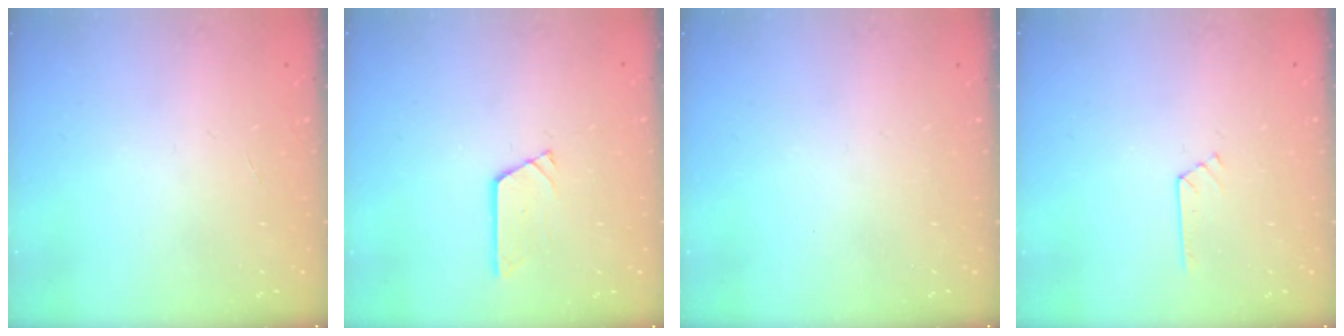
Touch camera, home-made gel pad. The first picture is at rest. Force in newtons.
{"total": 2.8, "press": 2.8, "slide": 0.2}
{"total": 0.0}
{"total": 2.8, "press": 2.8, "slide": 0.4}